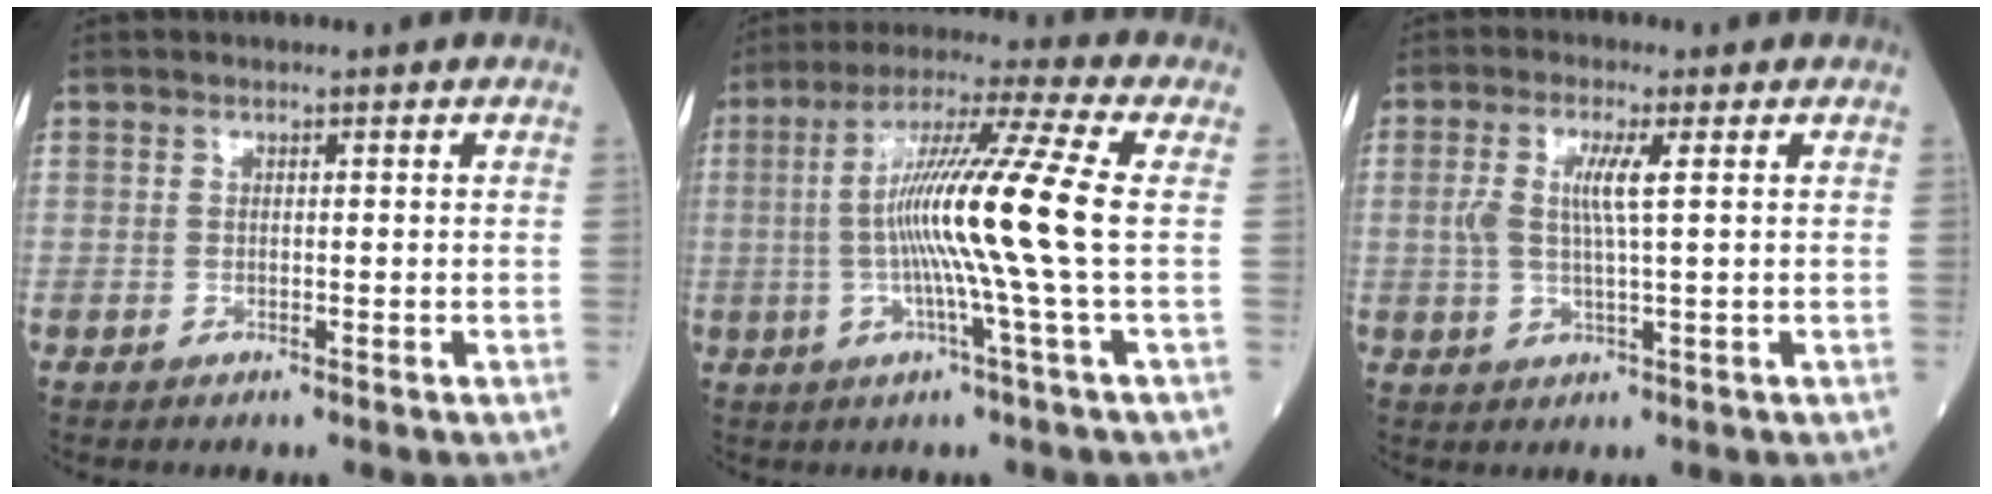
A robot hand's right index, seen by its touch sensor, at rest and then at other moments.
{"total": 13.8, "force": [-0.5, -2.5, 13.5], "torque": [-0.243, 0.001, -0.016]}
{"total": 4.6, "force": [0.9, 0.4, 4.5], "torque": [-0.101, 0.004, 0.019]}